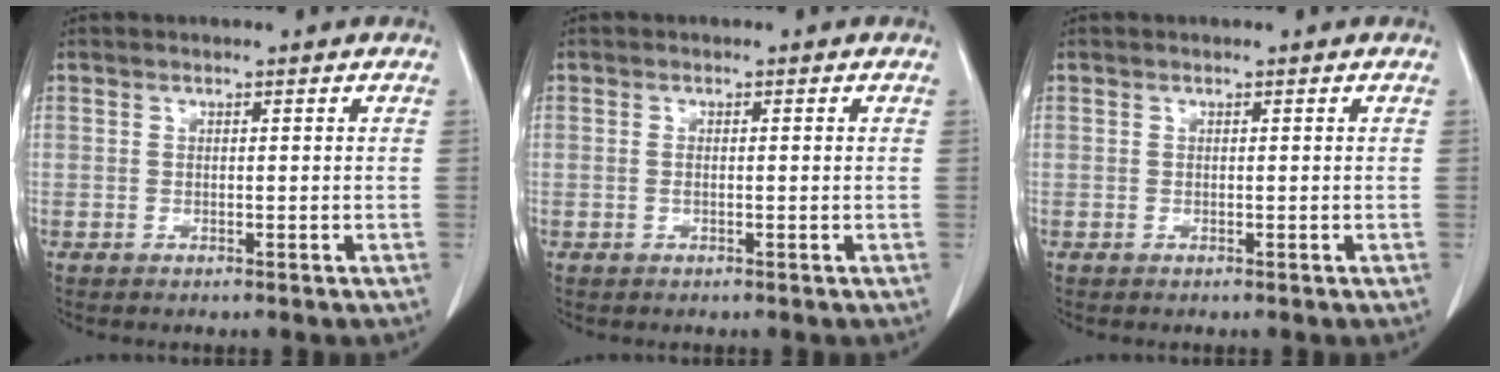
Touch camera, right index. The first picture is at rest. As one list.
[{"total": 1.0, "force": [-0.1, 0.2, 1.0], "torque": [-0.023, 0.002, 0.002]}, {"total": 0.0}]